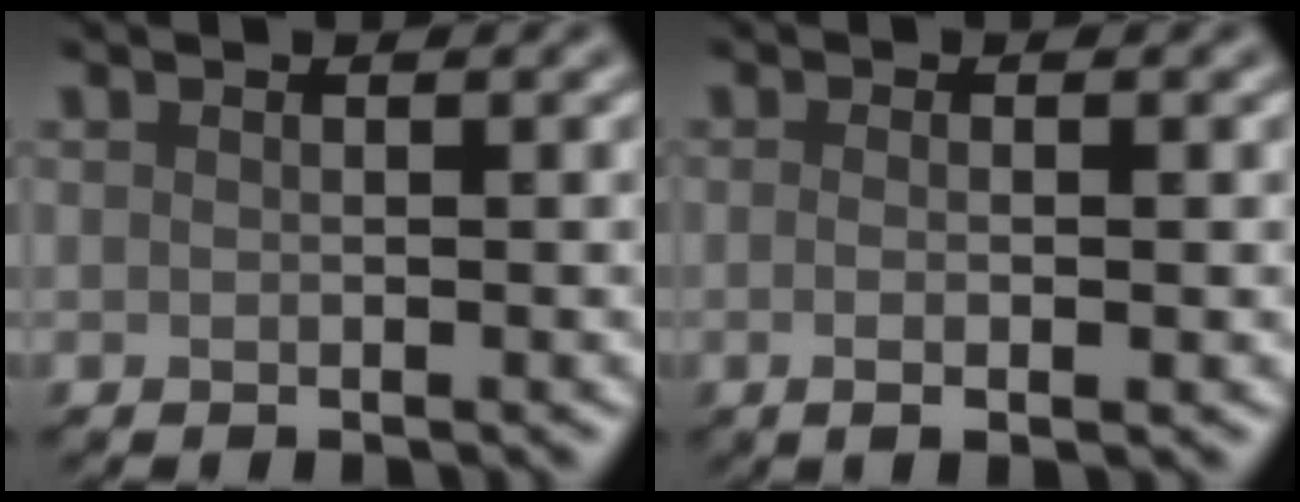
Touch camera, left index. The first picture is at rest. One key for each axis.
{"total": 2.4, "fx": -0.3, "fy": 0.7, "fz": 2.3, "tx": -0.035, "ty": -0.006, "tz": -0.010}